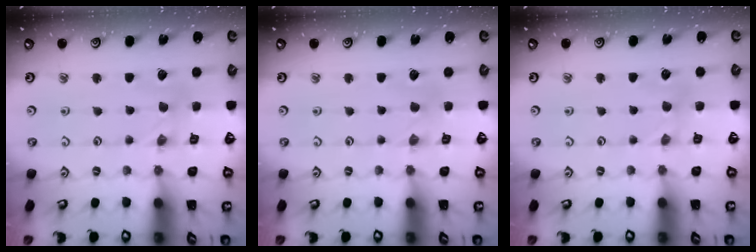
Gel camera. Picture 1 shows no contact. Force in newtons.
{"total": 0.0}
{"total": 2.9, "press": 2.9, "slide": 0.4}